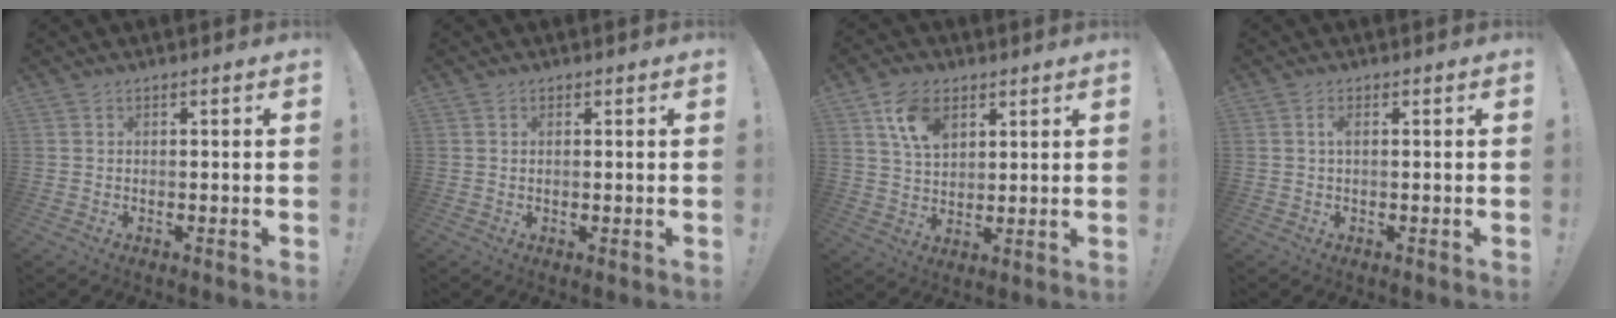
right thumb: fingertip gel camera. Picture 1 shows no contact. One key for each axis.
{"total": 0.8, "fx": 0.4, "fy": 0.2, "fz": 0.6, "tx": -0.011, "ty": 0.000, "tz": 0.007}
{"total": 10.4, "fx": 5.4, "fy": 6.8, "fz": 5.8, "tx": -0.088, "ty": -0.015, "tz": 0.102}
{"total": 1.7, "fx": 0.1, "fy": 0.5, "fz": 1.7, "tx": -0.027, "ty": 0.001, "tz": -0.001}